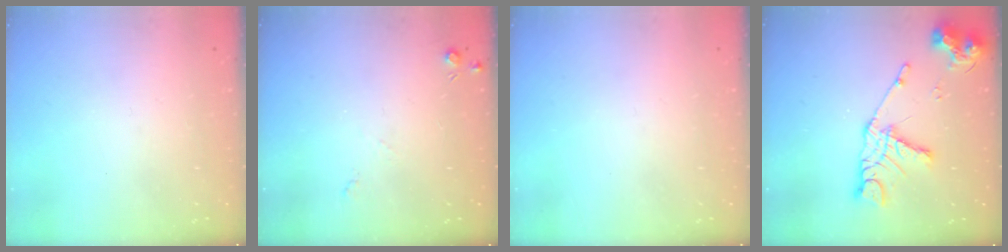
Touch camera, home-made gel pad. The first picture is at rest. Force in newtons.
{"total": 3.9, "press": 3.9, "slide": 0.6}
{"total": 0.0}
{"total": 14.2, "press": 14.2, "slide": 1.3}